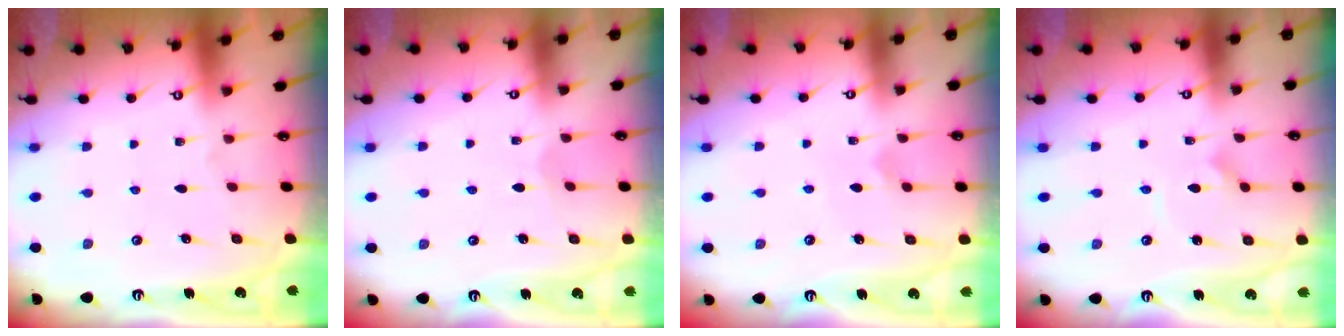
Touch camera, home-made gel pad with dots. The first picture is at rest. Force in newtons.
{"total": 2.8, "press": 2.8, "slide": 0.2}
{"total": 3.7, "press": 3.7, "slide": 0.6}
{"total": 2.2, "press": 2.2, "slide": 0.1}